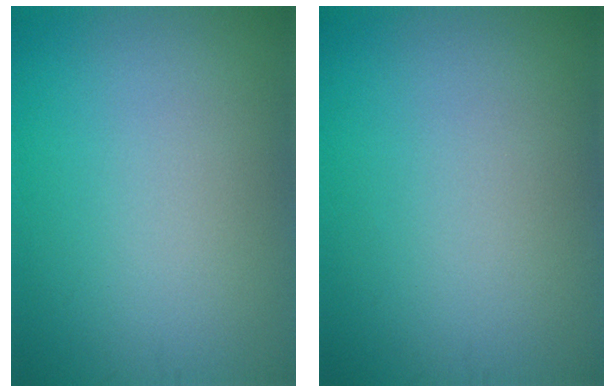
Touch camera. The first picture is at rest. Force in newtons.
{"total": 0.0}